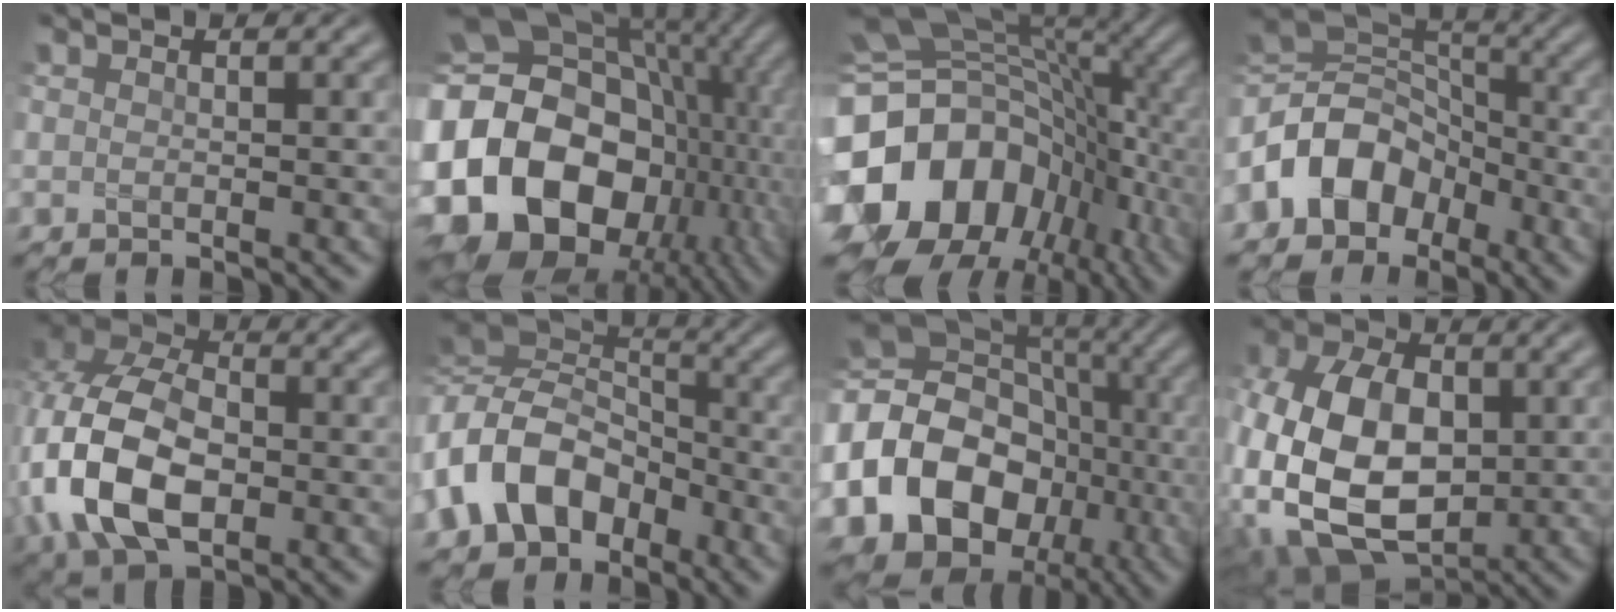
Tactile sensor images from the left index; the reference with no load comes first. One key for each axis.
{"total": 21.4, "fx": -3.8, "fy": 17.0, "fz": 12.5, "tx": -0.241, "ty": -0.012, "tz": -0.067}
{"total": 19.1, "fx": -6.3, "fy": 14.8, "fz": 10.2, "tx": -0.220, "ty": -0.018, "tz": -0.093}
{"total": 7.7, "fx": -3.5, "fy": 5.7, "fz": 3.8, "tx": -0.056, "ty": 0.013, "tz": -0.079}
{"total": 12.1, "fx": -2.2, "fy": 7.9, "fz": 8.8, "tx": -0.213, "ty": -0.009, "tz": -0.054}
{"total": 10.9, "fx": -3.5, "fy": 8.0, "fz": 6.6, "tx": -0.139, "ty": 0.003, "tz": -0.081}
{"total": 19.3, "fx": -4.5, "fy": 16.1, "fz": 9.5, "tx": -0.193, "ty": -0.004, "tz": -0.093}
{"total": 12.4, "fx": -1.4, "fy": 7.9, "fz": 9.4, "tx": -0.213, "ty": -0.008, "tz": -0.033}